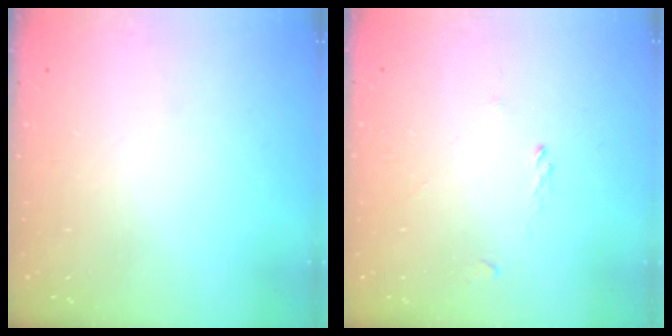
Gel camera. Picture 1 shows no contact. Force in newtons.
{"total": 0.0}